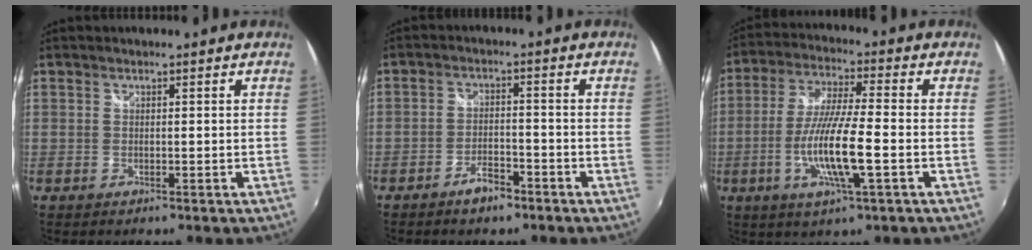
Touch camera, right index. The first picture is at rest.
{"total": 4.3, "force": [-3.2, 1.5, 2.4], "torque": [-0.059, 0.004, -0.051]}
{"total": 12.1, "force": [-3.5, 1.1, 11.6], "torque": [-0.230, -0.010, -0.065]}